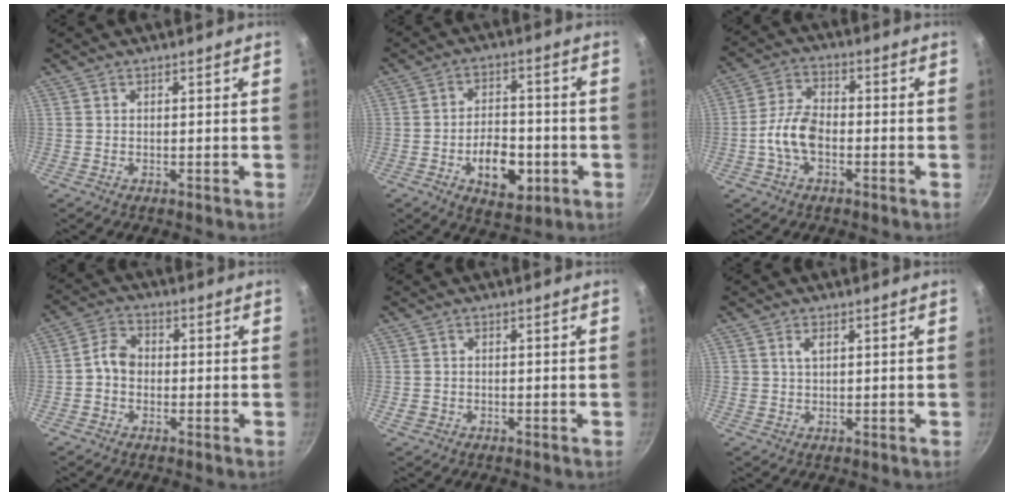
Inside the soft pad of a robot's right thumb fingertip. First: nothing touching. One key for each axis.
{"total": 11.3, "fx": -3.6, "fy": 6.6, "fz": 8.4, "tx": -0.104, "ty": 0.016, "tz": -0.053}
{"total": 7.9, "fx": -2.1, "fy": 4.6, "fz": 6.0, "tx": -0.109, "ty": 0.032, "tz": -0.049}
{"total": 5.0, "fx": -0.7, "fy": 4.0, "fz": 3.0, "tx": -0.036, "ty": 0.022, "tz": -0.027}
{"total": 1.6, "fx": -0.7, "fy": 1.3, "fz": 0.7, "tx": -0.016, "ty": 0.007, "tz": -0.009}
{"total": 2.0, "fx": 0.7, "fy": 1.3, "fz": 1.4, "tx": -0.019, "ty": 0.001, "tz": 0.015}